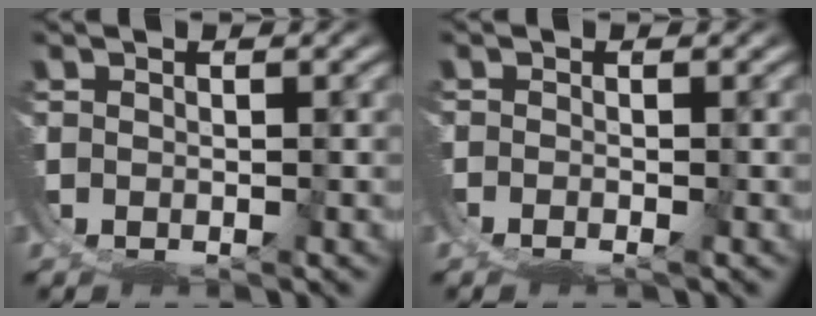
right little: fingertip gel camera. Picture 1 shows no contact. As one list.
[{"total": 2.7, "force": [-1.9, 1.3, 1.4], "torque": [-0.019, -0.011, -0.027]}]